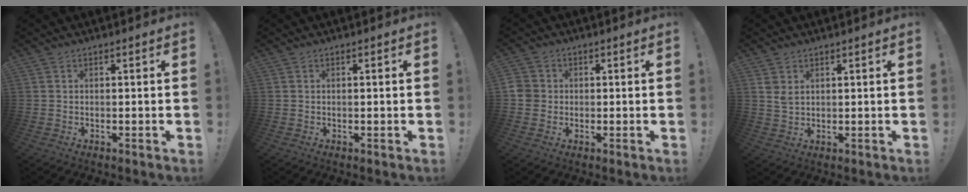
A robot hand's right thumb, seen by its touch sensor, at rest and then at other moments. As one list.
[{"total": 0.5, "force": [-0.1, -0.1, 0.5], "torque": [-0.011, 0.000, -0.002]}, {"total": 4.2, "force": [-0.3, 4.1, 1.1], "torque": [-0.024, 0.008, -0.005]}, {"total": 2.6, "force": [1.6, 1.2, 1.6], "torque": [-0.022, -0.006, 0.028]}]